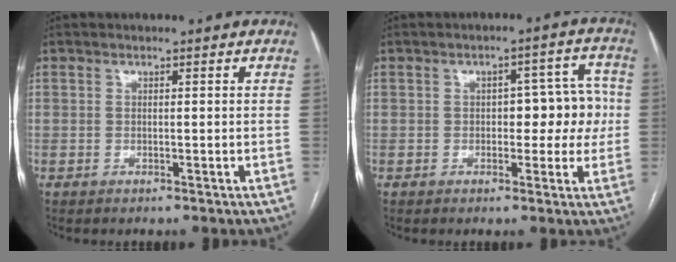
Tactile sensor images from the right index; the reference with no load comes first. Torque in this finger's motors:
{"motor_torque": [0.56, 0.00, 0.20, 0.05]}